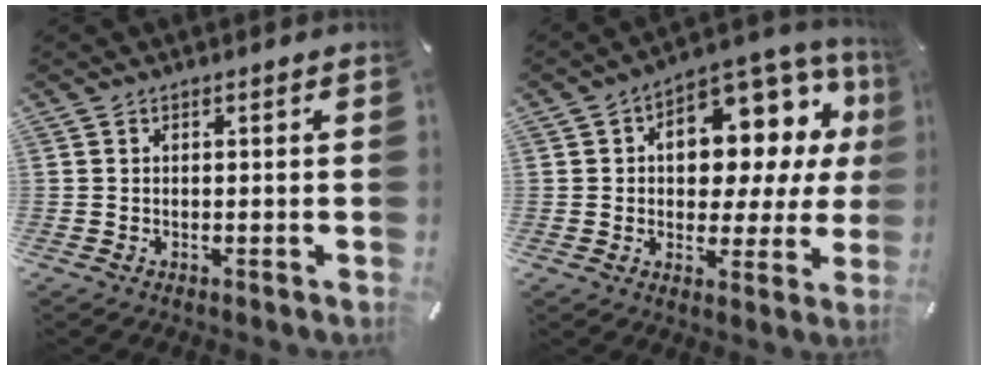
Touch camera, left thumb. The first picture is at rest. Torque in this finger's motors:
{"motor_torque": [1.32, 1.32, 0.74, -0.59, 0.22]}